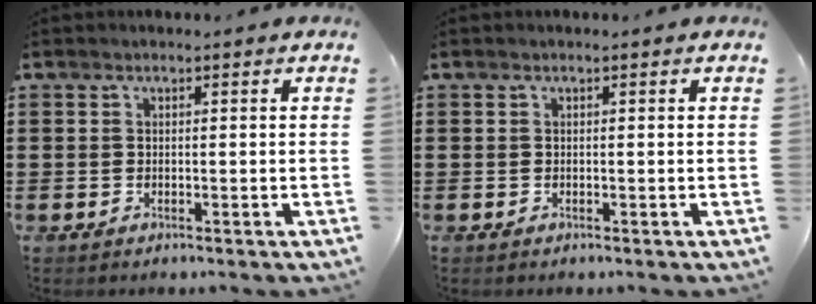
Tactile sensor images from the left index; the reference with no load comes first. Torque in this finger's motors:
{"motor_torque": [0.00, 0.00, 0.00, 0.00]}